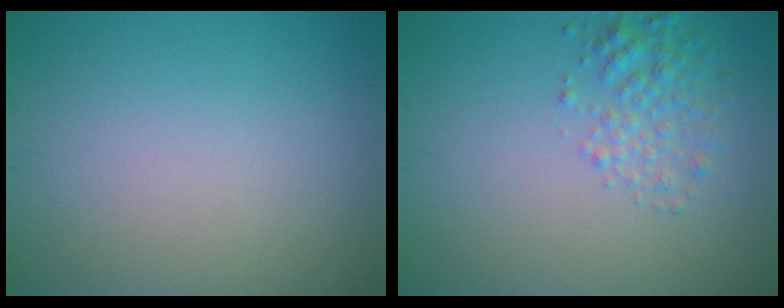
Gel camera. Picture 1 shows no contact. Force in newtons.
{"total": 2.6, "press": 2.6, "slide": 0.1}